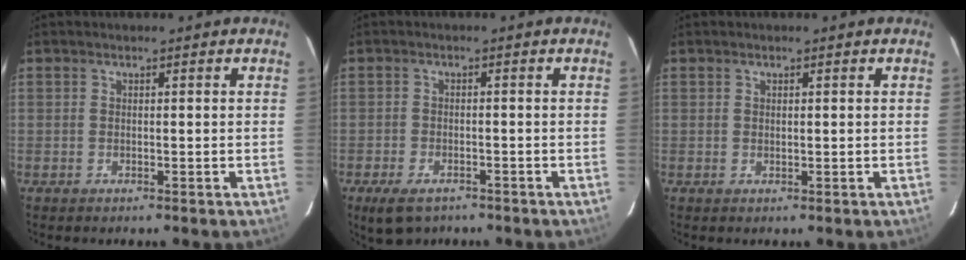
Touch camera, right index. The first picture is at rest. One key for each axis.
{"total": 5.6, "fx": -3.9, "fy": 3.0, "fz": 2.8, "tx": -0.068, "ty": -0.014, "tz": -0.061}
{"total": 0.6, "fx": 0.3, "fy": 0.4, "fz": 0.4, "tx": -0.007, "ty": 0.000, "tz": 0.005}